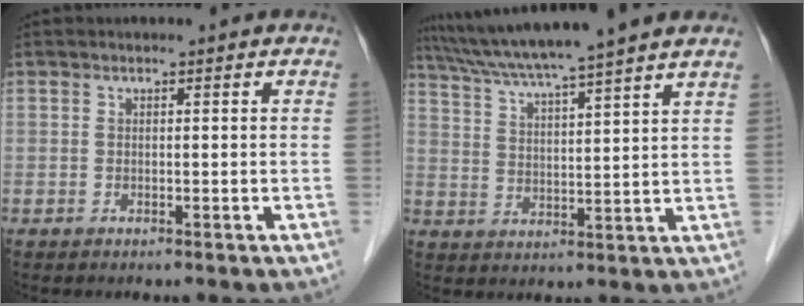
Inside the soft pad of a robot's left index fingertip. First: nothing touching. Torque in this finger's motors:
{"motor_torque": [0.72, -0.83, 0.94, 0.21]}